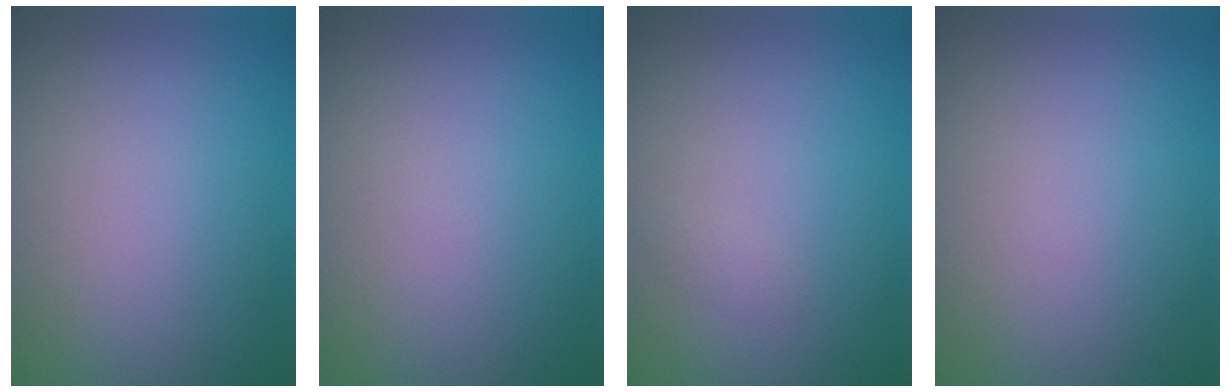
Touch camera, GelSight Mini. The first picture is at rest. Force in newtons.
{"total": 0.0}
{"total": 0.6, "press": 0.6, "slide": 0.0}
{"total": 0.0}